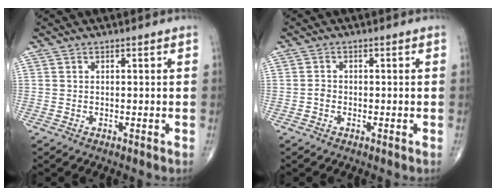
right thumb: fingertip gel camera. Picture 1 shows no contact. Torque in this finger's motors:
{"motor_torque": [0.41, -0.17, 0.24, -0.09, 0.00]}